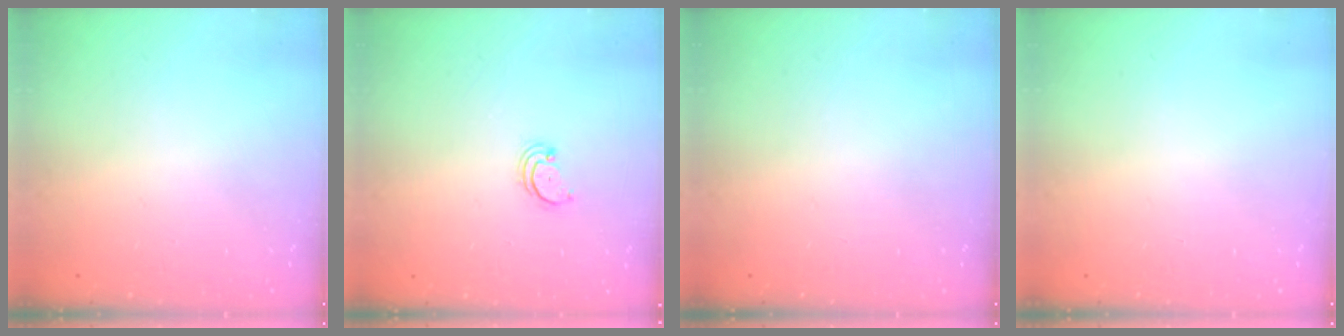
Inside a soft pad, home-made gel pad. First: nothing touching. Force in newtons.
{"total": 2.2, "press": 2.2, "slide": 0.2}
{"total": 0.0}
{"total": 0.0}